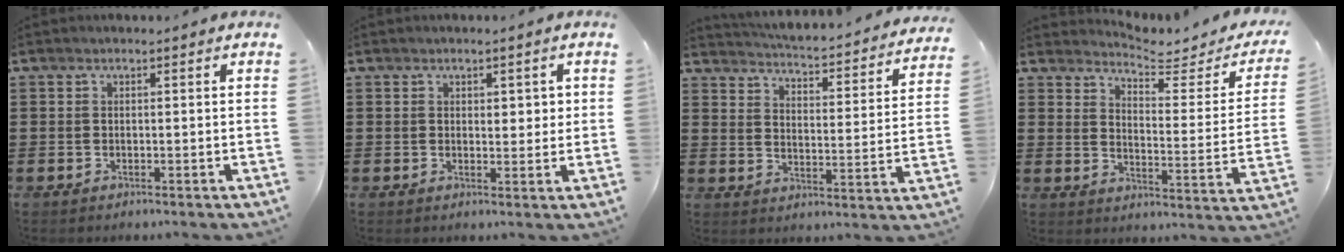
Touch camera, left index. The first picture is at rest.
{"total": 1.7, "force": [0.8, 1.2, 0.8], "torque": [-0.003, 0.001, 0.011]}
{"total": 3.6, "force": [3.6, -0.3, 0.4], "torque": [-0.029, -0.037, 0.052]}
{"total": 4.4, "force": [4.1, 0.4, 1.3], "torque": [-0.036, -0.035, 0.062]}